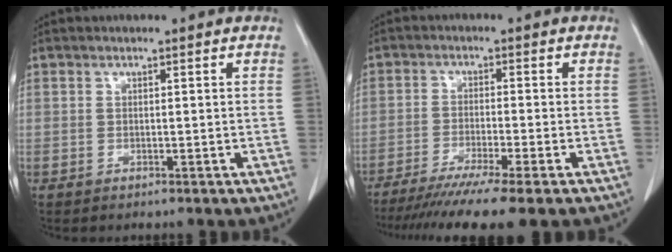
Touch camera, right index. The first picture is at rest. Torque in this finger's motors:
{"motor_torque": [1.12, -1.03, 0.68, 0.21]}